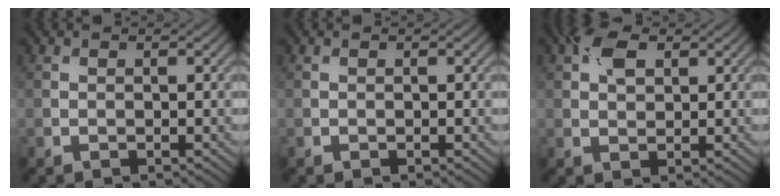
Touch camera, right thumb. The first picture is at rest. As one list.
[{"total": 0.0}, {"total": 4.2, "force": [1.8, 2.4, 2.8], "torque": [-0.060, 0.009, 0.029]}]